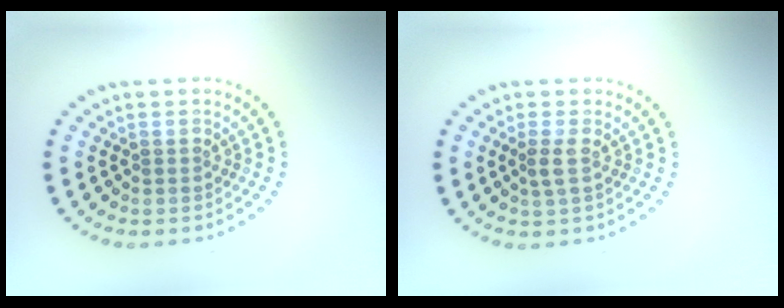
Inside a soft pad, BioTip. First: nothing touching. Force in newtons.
{"total": 1.2, "press": 1.1, "slide": 0.6}